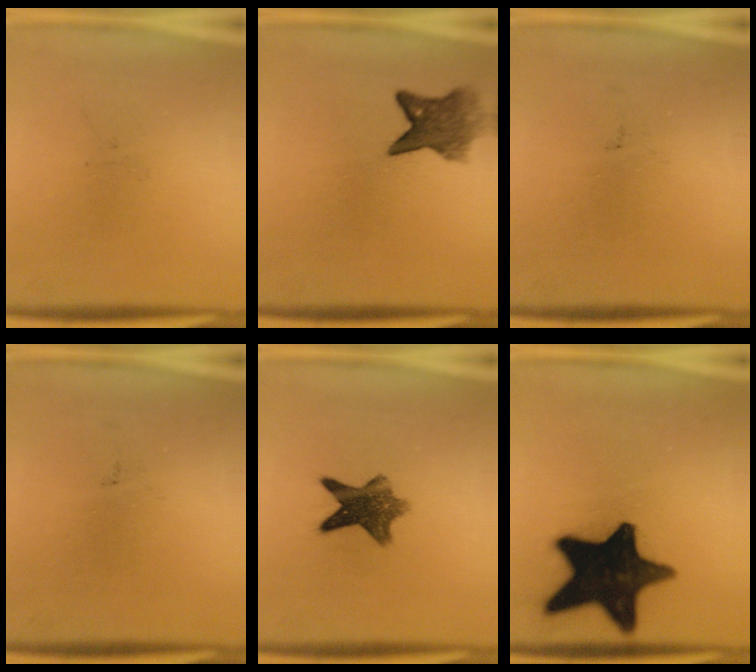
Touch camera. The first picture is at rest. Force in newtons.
{"total": 5.7}
{"total": 0.0}
{"total": 0.0}
{"total": 8.7}
{"total": 19.1}